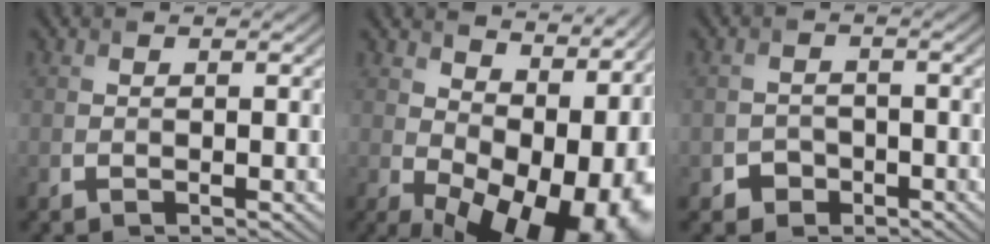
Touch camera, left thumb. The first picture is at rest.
{"total": 16.1, "force": [0.5, 9.9, 12.7], "torque": [-0.129, -0.013, 0.046]}
{"total": 1.9, "force": [-1.4, 1.3, -0.3], "torque": [0.012, 0.000, -0.029]}